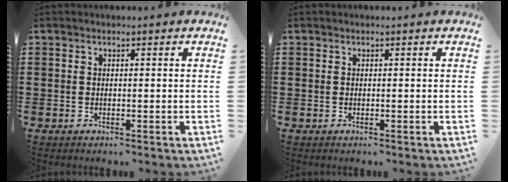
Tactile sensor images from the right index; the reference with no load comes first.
{"total": 0.0}